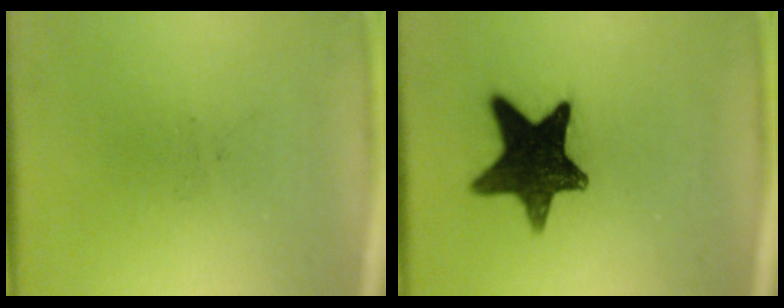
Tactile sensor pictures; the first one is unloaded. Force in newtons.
{"total": 14.1}